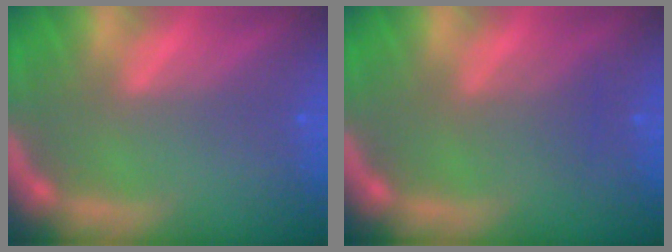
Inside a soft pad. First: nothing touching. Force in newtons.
{"total": 2.0}